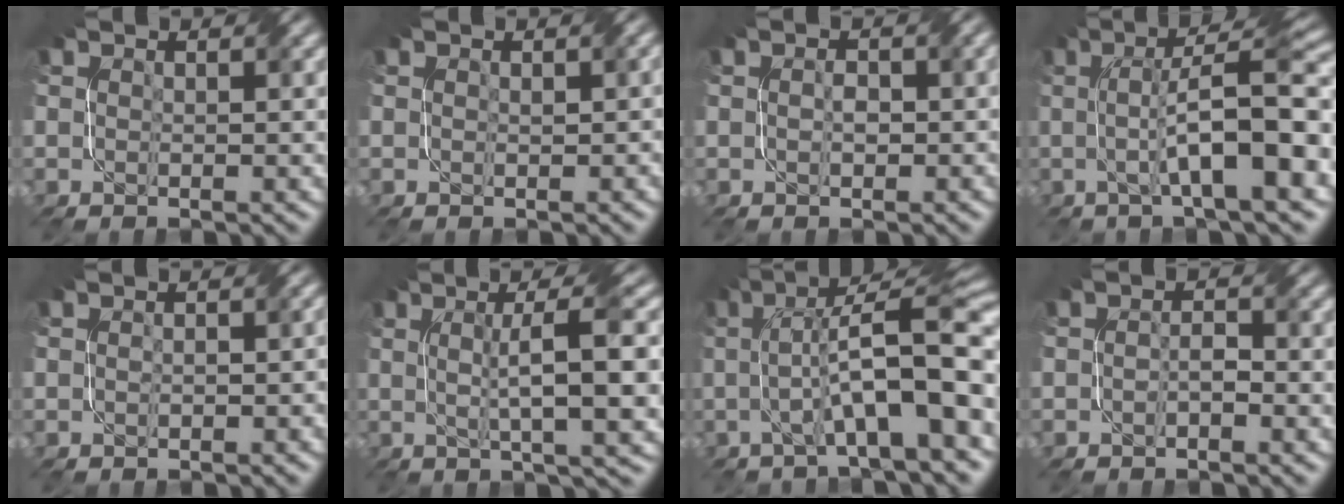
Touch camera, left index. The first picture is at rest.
{"total": 0.8, "force": [0.1, 0.4, 0.7], "torque": [-0.010, 0.003, 0.007]}
{"total": 1.7, "force": [-0.2, 0.9, 1.4], "torque": [-0.022, 0.002, -0.002]}
{"total": 10.1, "force": [-0.1, 2.0, 9.9], "torque": [-0.138, 0.017, -0.005]}
{"total": 1.5, "force": [-0.4, 0.8, 1.2], "torque": [-0.019, -0.003, -0.004]}
{"total": 7.7, "force": [0.8, 1.5, 7.5], "torque": [-0.103, 0.009, 0.015]}
{"total": 10.5, "force": [-0.7, 2.3, 10.2], "torque": [-0.147, 0.024, -0.016]}
{"total": 1.3, "force": [-0.8, 0.5, 1.0], "torque": [-0.018, 0.002, -0.014]}